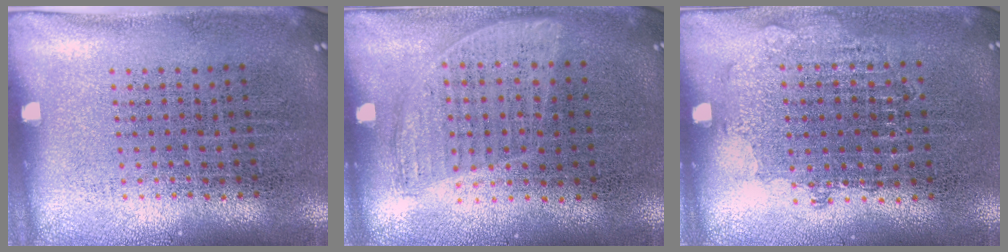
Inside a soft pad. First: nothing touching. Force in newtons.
{"total": 0.9, "press": 0.8, "slide": 0.4}
{"total": 0.8, "press": 0.8, "slide": 0.2}